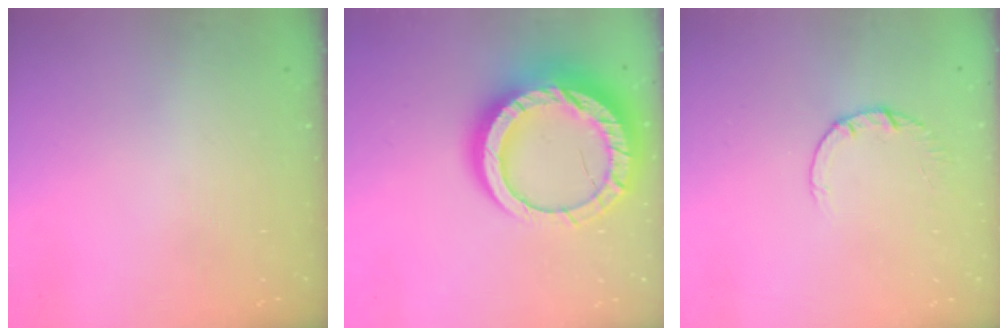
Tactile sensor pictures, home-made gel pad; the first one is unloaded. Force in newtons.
{"total": 25.6, "press": 25.5, "slide": 2.2}
{"total": 2.7, "press": 2.7, "slide": 0.4}